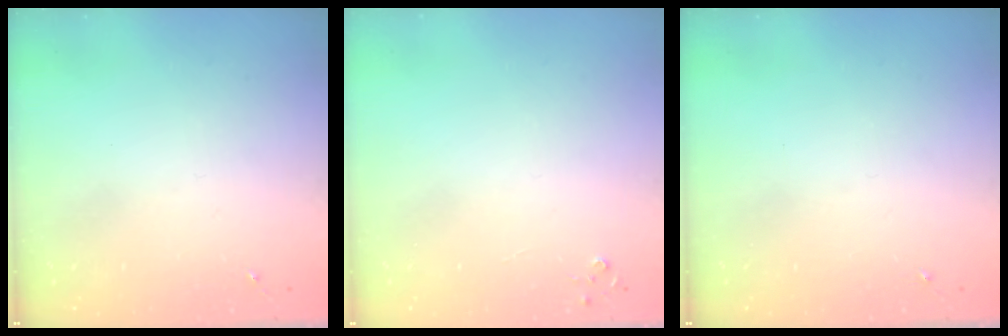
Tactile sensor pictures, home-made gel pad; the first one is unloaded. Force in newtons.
{"total": 2.7, "press": 2.7, "slide": 0.3}
{"total": 0.0}